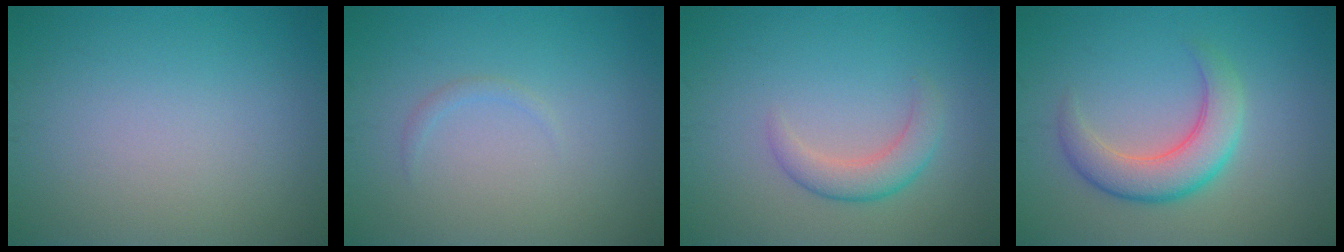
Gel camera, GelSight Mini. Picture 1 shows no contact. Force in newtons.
{"total": 0.7, "press": 0.7, "slide": 0.1}
{"total": 2.1, "press": 2.0, "slide": 0.2}
{"total": 4.7, "press": 4.7, "slide": 0.4}